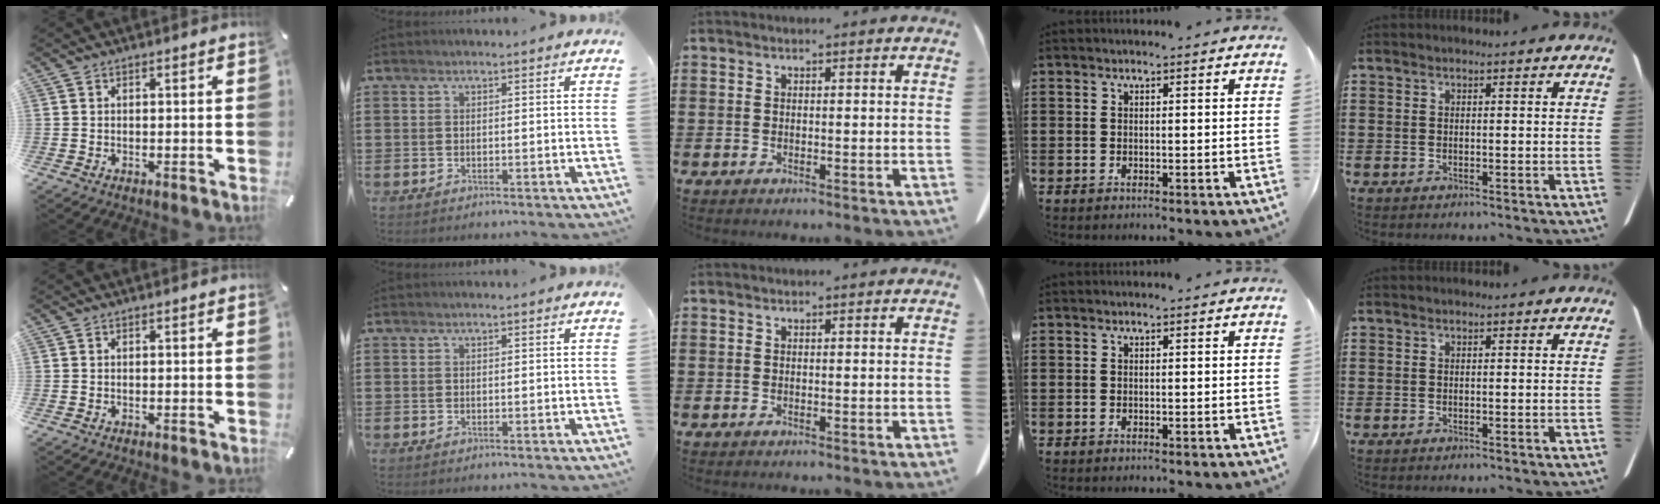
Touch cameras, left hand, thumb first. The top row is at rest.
{}